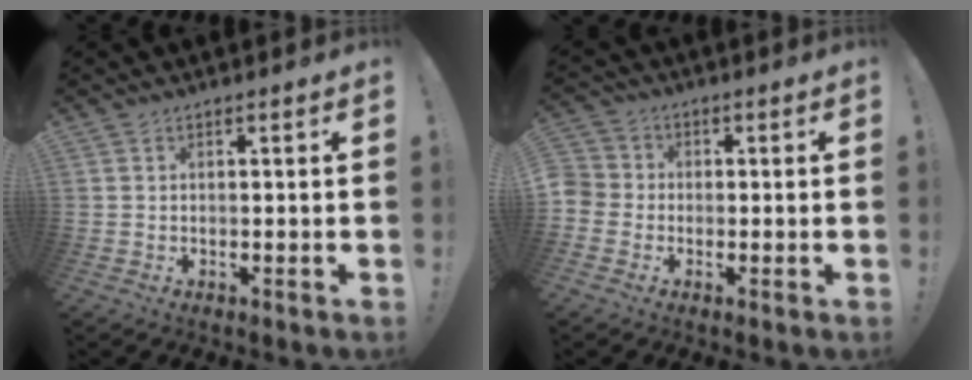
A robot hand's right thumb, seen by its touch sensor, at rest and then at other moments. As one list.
[{"total": 3.9, "force": [-1.5, 3.5, 1.2], "torque": [-0.024, 0.014, -0.028]}]